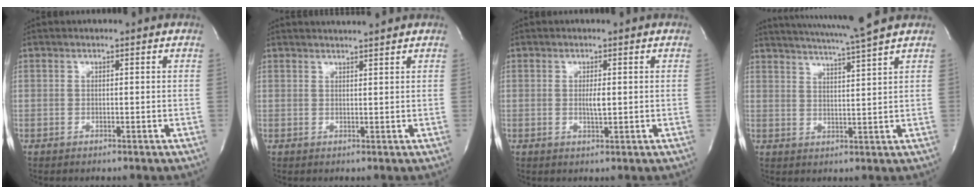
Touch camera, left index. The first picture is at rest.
{"total": 3.8, "force": [3.7, -0.5, 1.1], "torque": [-0.018, 0.011, 0.049]}
{"total": 1.8, "force": [0.1, 0.3, 1.8], "torque": [-0.035, -0.003, 0.004]}
{"total": 9.8, "force": [8.6, -2.0, 4.3], "torque": [-0.078, -0.009, 0.127]}